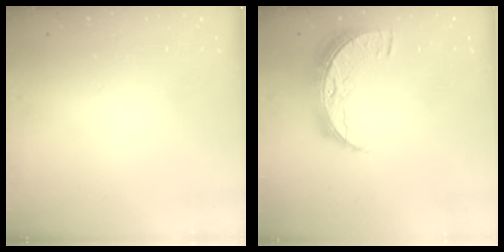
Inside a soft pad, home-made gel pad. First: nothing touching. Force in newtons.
{"total": 9.9, "press": 9.9, "slide": 0.7}